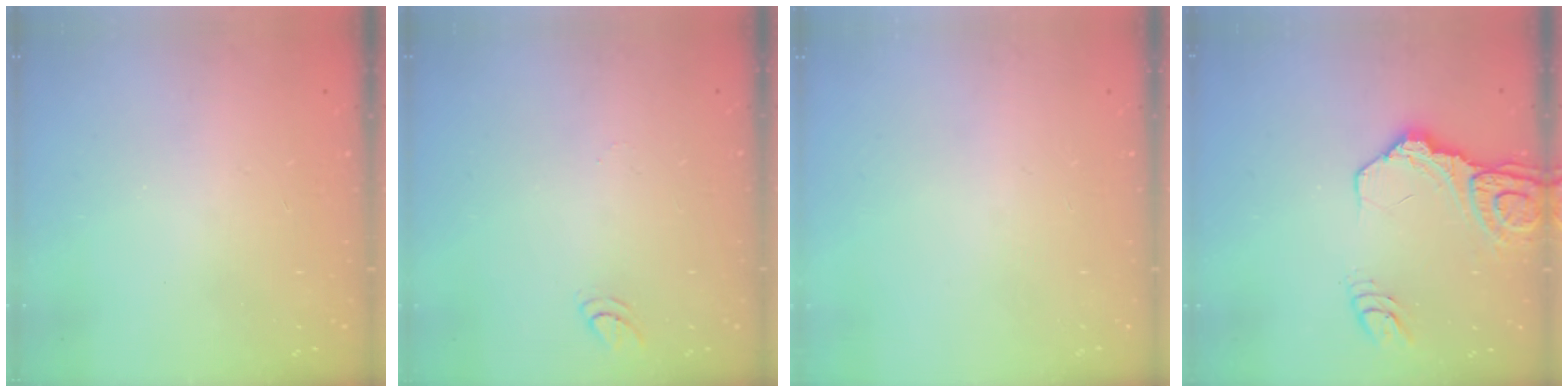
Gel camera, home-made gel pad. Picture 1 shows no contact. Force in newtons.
{"total": 4.6, "press": 4.5, "slide": 0.5}
{"total": 0.0}
{"total": 14.3, "press": 14.2, "slide": 1.7}